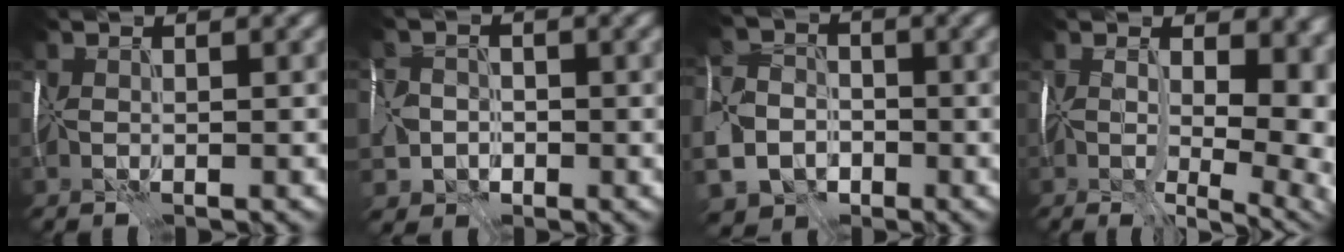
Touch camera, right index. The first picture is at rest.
{"total": 4.2, "force": [-2.2, 3.4, 1.1], "torque": [-0.015, -0.011, -0.046]}
{"total": 8.8, "force": [-4.2, 6.6, 4.0], "torque": [-0.089, -0.027, -0.083]}
{"total": 11.3, "force": [0.7, 5.8, 9.7], "torque": [-0.094, 0.000, 0.024]}